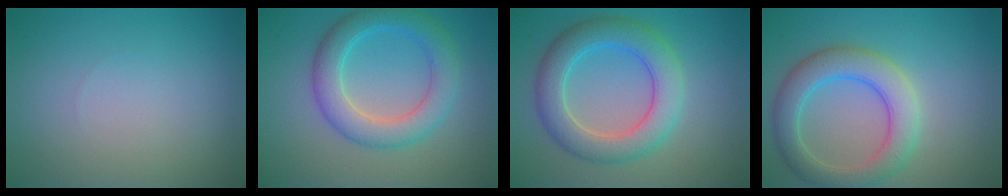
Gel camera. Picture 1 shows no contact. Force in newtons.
{"total": 5.1, "press": 5.1, "slide": 0.2}
{"total": 6.0, "press": 6.0, "slide": 0.2}
{"total": 5.3, "press": 5.3, "slide": 0.3}